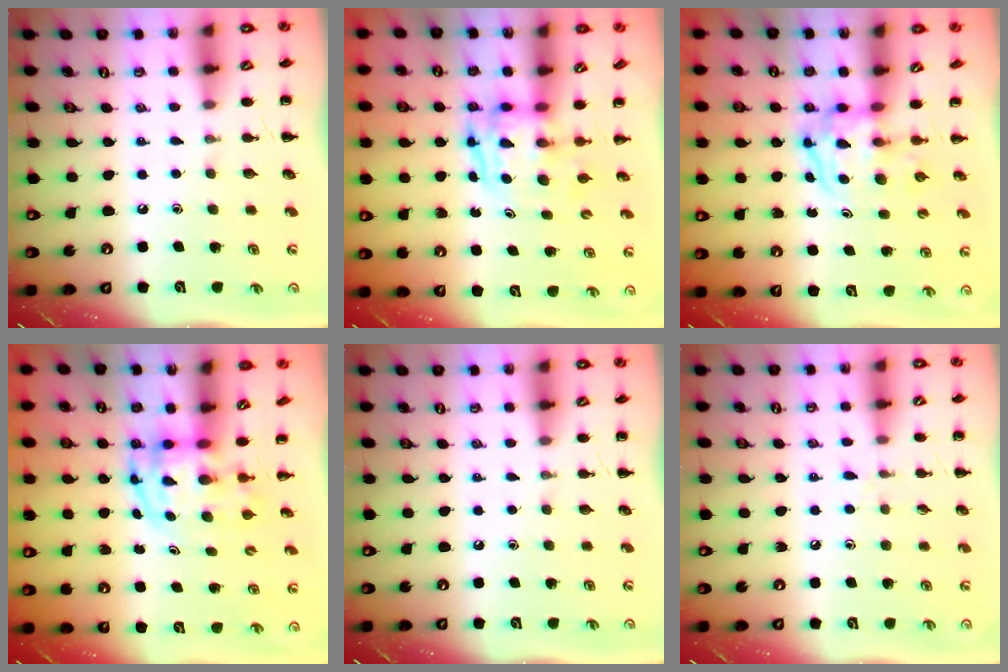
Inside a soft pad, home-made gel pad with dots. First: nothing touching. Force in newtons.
{"total": 3.9, "press": 3.9, "slide": 0.4}
{"total": 3.8, "press": 3.7, "slide": 0.6}
{"total": 3.8, "press": 3.7, "slide": 0.7}
{"total": 0.0}
{"total": 5.6, "press": 5.0, "slide": 2.4}